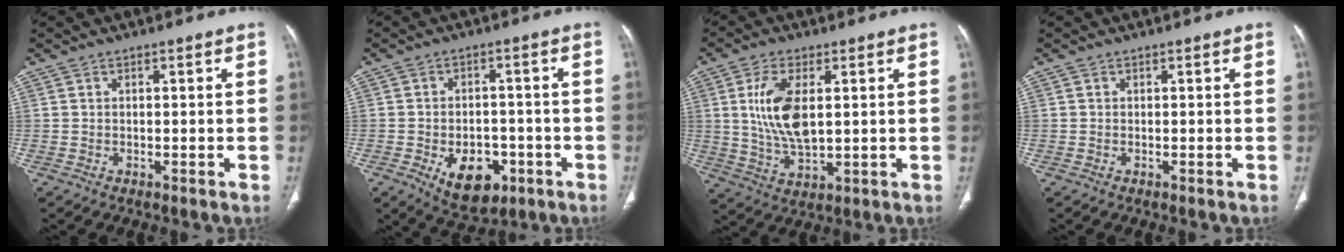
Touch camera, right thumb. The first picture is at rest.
{"total": 10.1, "force": [-4.0, 6.4, 6.7], "torque": [-0.074, 0.016, -0.049]}
{"total": 10.9, "force": [2.0, 5.2, 9.4], "torque": [-0.188, -0.015, 0.043]}
{"total": 0.0}